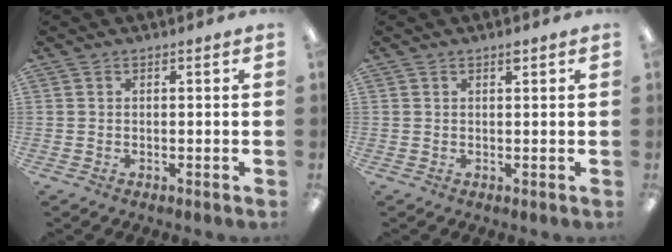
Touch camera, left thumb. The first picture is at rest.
{"total": 1.3, "force": [1.0, 0.4, 0.8], "torque": [-0.010, -0.003, 0.015]}